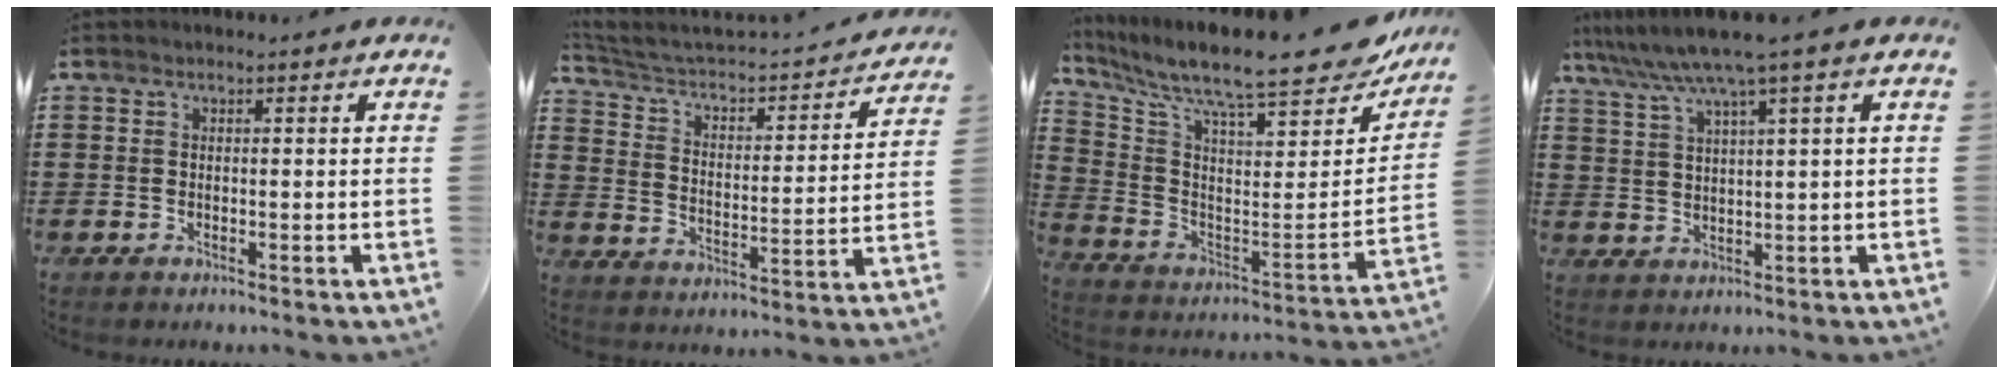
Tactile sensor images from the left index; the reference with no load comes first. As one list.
[{"total": 3.1, "force": [2.6, 0.9, 1.5], "torque": [-0.048, -0.031, 0.031]}, {"total": 10.8, "force": [9.3, 1.2, 5.5], "torque": [-0.122, -0.083, 0.148]}, {"total": 5.9, "force": [3.9, -0.4, 4.5], "torque": [-0.098, -0.016, 0.063]}]